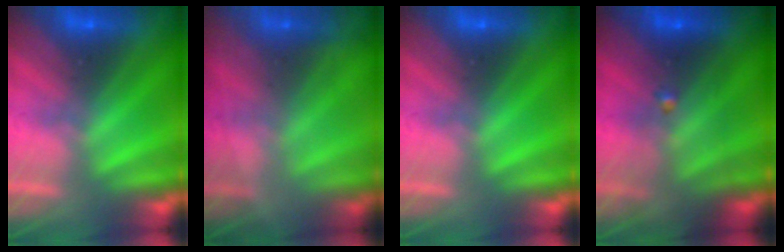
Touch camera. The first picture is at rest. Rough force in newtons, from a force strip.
{"total": 7.2}
{"total": 0.0}
{"total": 7.5}